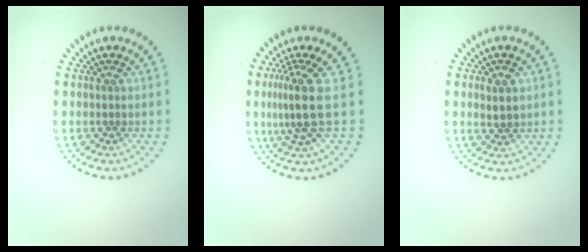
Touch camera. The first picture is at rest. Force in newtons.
{"total": 3.7, "press": 2.6, "slide": 2.6}
{"total": 1.5, "press": 1.5, "slide": 0.2}